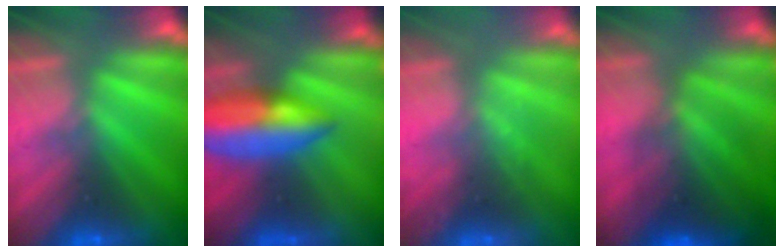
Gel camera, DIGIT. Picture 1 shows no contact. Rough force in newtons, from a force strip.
{"total": 5.5}
{"total": 2.2}
{"total": 7.4}